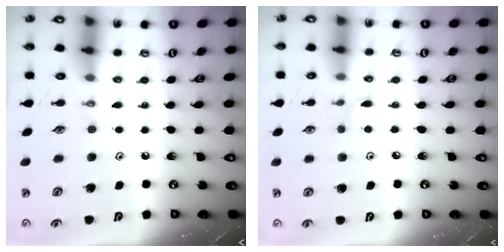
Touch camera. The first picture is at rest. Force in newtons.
{"total": 1.6, "press": 1.5, "slide": 0.2}